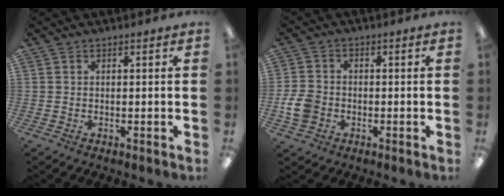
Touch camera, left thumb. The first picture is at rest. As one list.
[{"total": 6.2, "force": [-1.5, 5.1, 3.2], "torque": [-0.074, 0.011, -0.026]}]